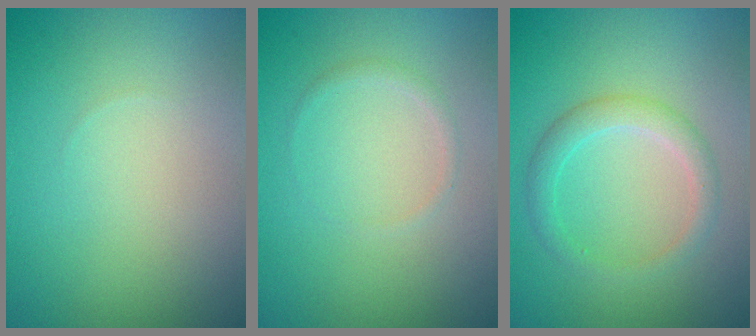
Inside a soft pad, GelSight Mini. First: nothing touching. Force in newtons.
{"total": 0.7, "press": 0.7, "slide": 0.0}
{"total": 2.3, "press": 2.3, "slide": 0.1}